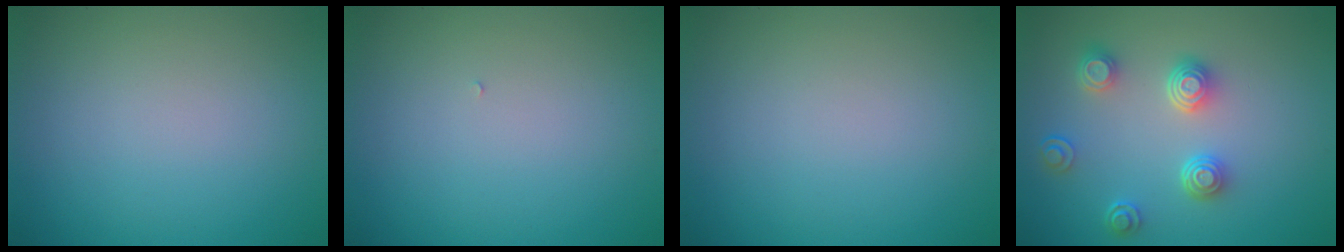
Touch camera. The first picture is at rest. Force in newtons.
{"total": 0.0}
{"total": 0.0}
{"total": 4.0, "press": 3.2, "slide": 2.5}